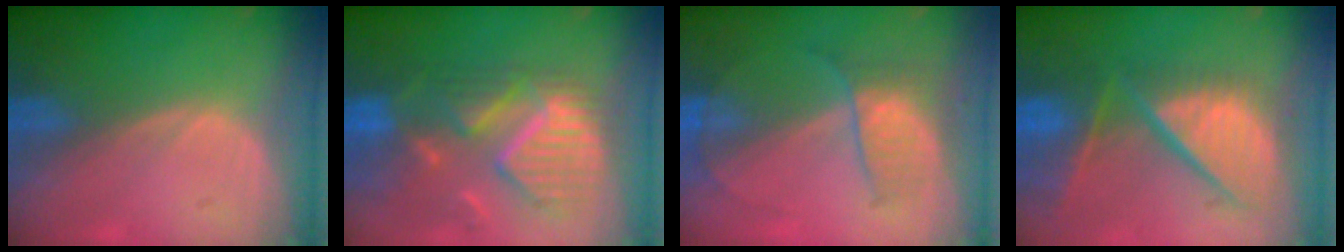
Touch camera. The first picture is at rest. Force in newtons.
{"total": 11.7, "press": 10.3, "slide": 5.6}
{"total": 5.9, "press": 5.6, "slide": 1.8}
{"total": 12.4, "press": 10.2, "slide": 7.0}